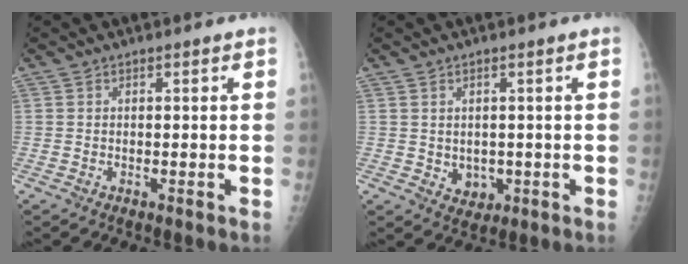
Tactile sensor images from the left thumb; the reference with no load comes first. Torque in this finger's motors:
{"motor_torque": [-0.28, -0.13, 0.44, 0.03, 0.01]}